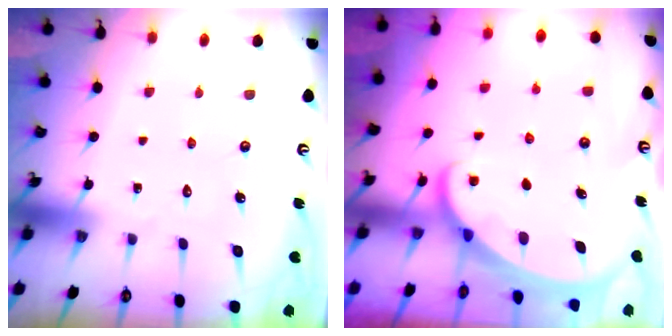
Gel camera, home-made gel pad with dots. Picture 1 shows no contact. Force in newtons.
{"total": 1.7, "press": 1.7, "slide": 0.2}